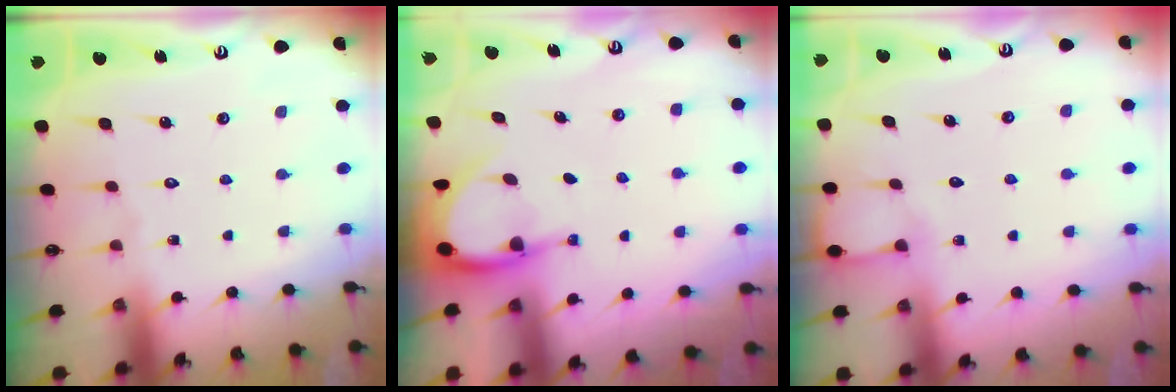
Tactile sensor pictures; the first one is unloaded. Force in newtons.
{"total": 4.3, "press": 4.3, "slide": 0.4}
{"total": 3.5, "press": 3.5, "slide": 0.5}